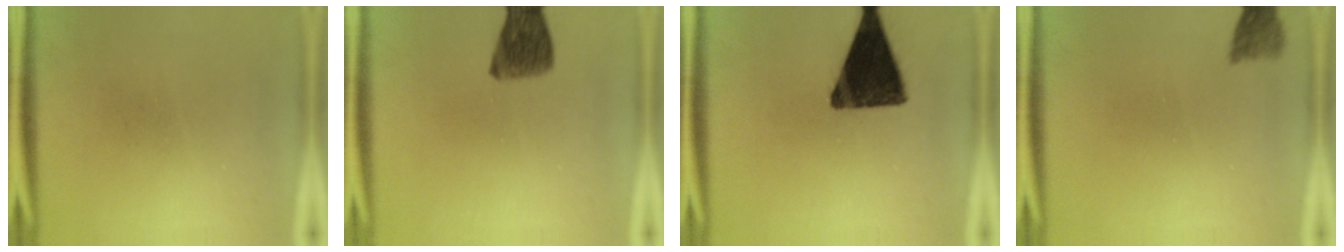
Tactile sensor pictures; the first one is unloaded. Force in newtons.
{"total": 7.1}
{"total": 14.9}
{"total": 2.5}